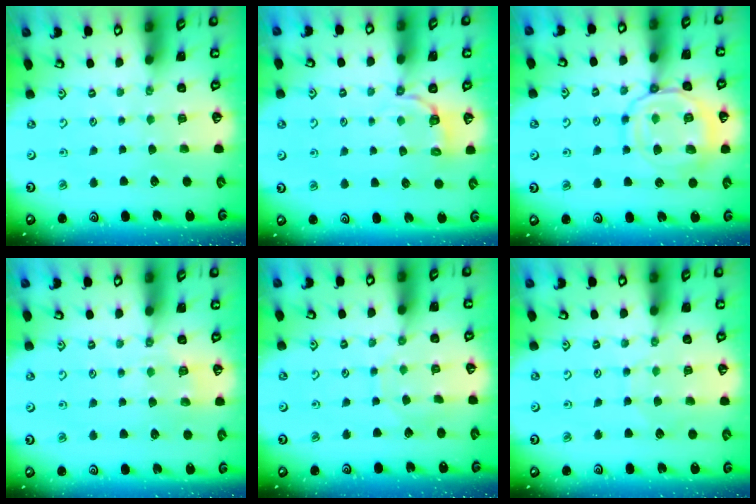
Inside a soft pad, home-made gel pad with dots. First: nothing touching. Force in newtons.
{"total": 3.3, "press": 1.6, "slide": 2.9}
{"total": 14.7, "press": 14.6, "slide": 1.4}
{"total": 5.2, "press": 5.1, "slide": 1.0}
{"total": 6.0, "press": 5.9, "slide": 0.6}
{"total": 6.0, "press": 6.0, "slide": 0.6}